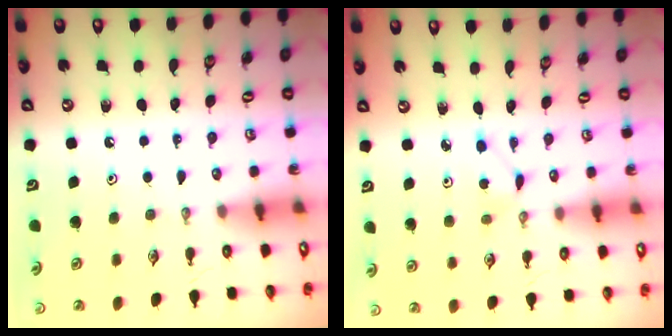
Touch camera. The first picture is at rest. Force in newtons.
{"total": 1.8, "press": 1.7, "slide": 0.2}